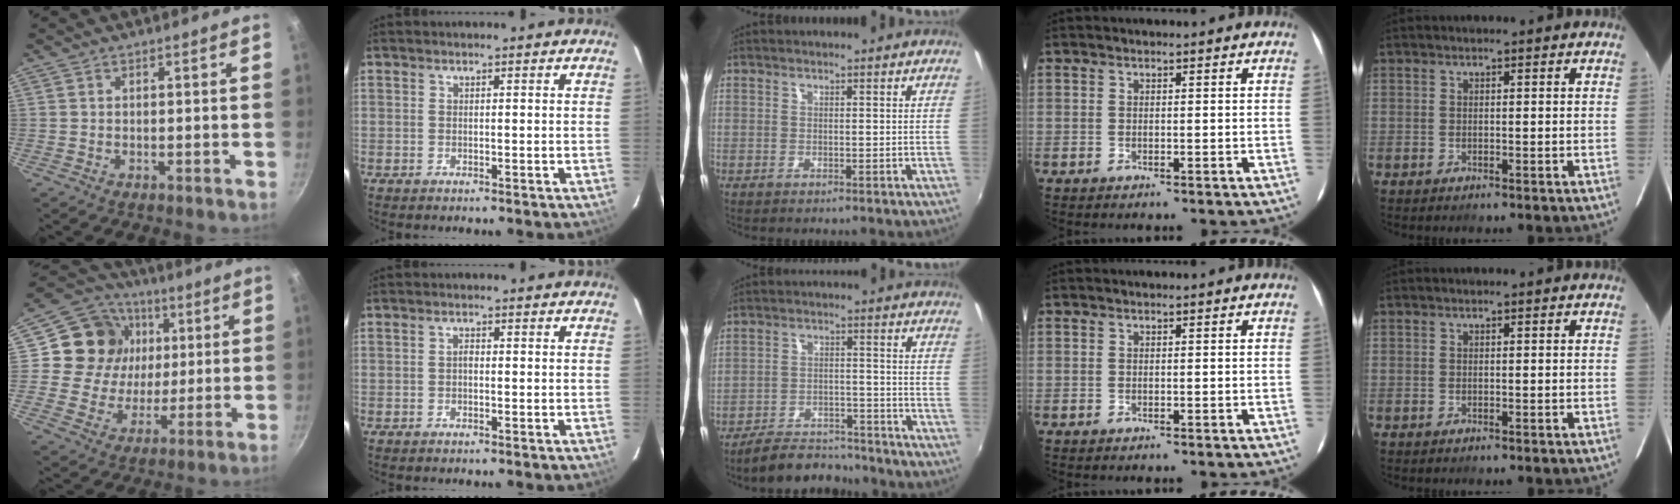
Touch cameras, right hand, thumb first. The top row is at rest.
{"thumb": {"total": 16.7, "force": [3.7, 14.9, 6.6], "torque": [-0.095, 0.006, 0.057]}, "index": {"total": 0.8, "force": [-0.2, 0.5, 0.5], "torque": [-0.010, 0.005, -0.005]}, "middle": {"total": 9.8, "force": [-9.1, 2.6, 2.6], "torque": [-0.072, 0.008, -0.133]}}